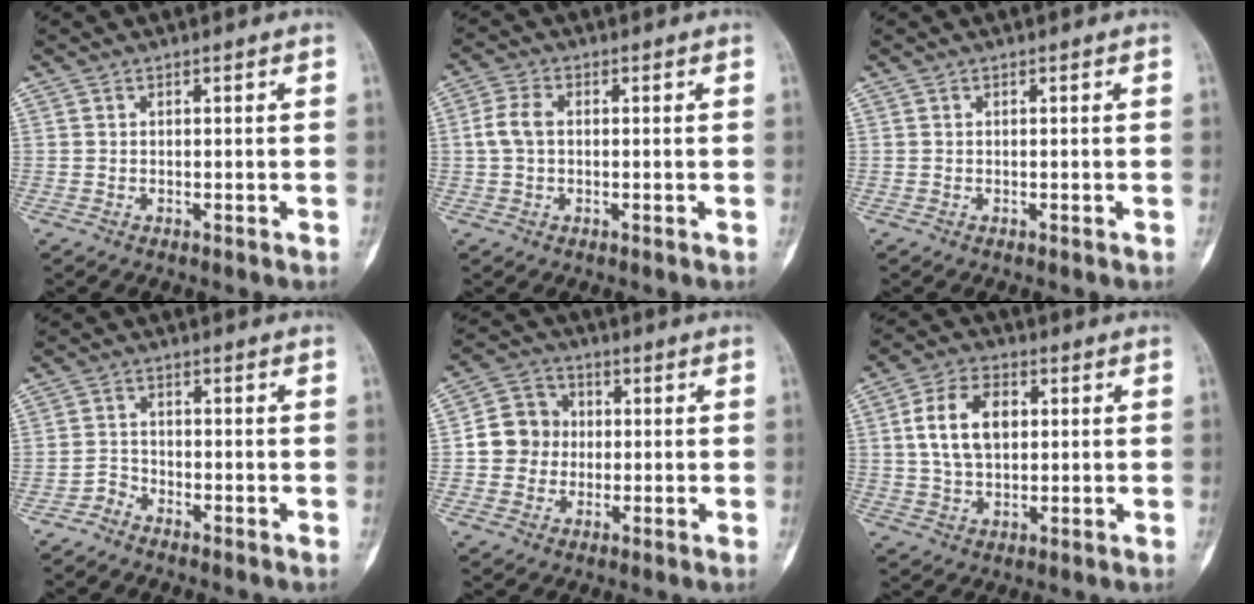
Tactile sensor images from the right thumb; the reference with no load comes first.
{"total": 4.4, "force": [0.2, 2.8, 3.3], "torque": [-0.078, 0.011, -0.001]}
{"total": 0.0}
{"total": 2.1, "force": [-1.9, 0.7, 0.1], "torque": [0.003, 0.007, -0.043]}
{"total": 8.3, "force": [-0.2, 7.7, 3.1], "torque": [-0.022, 0.017, -0.014]}
{"total": 10.7, "force": [2.0, 6.9, 7.9], "torque": [-0.129, 0.007, 0.037]}